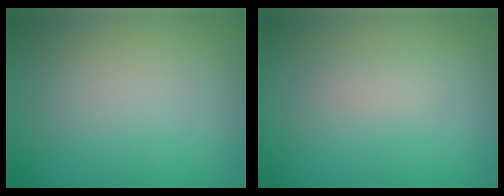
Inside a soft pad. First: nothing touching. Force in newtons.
{"total": 0.8, "press": 0.8, "slide": 0.0}